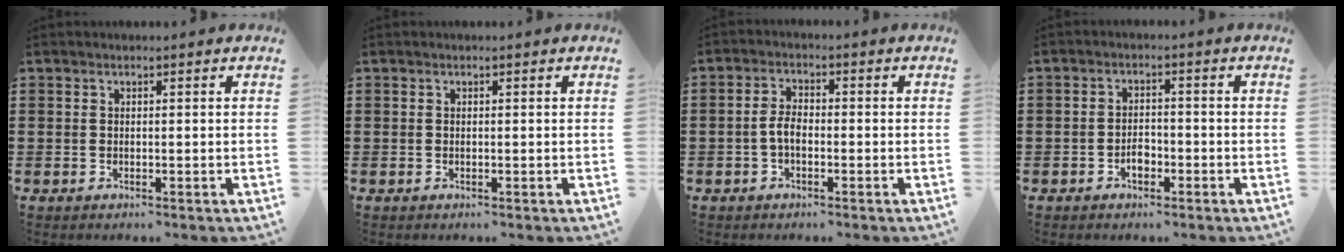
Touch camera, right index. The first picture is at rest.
{"total": 0.0}
{"total": 3.3, "force": [-1.0, 1.6, 2.7], "torque": [-0.072, -0.003, -0.027]}
{"total": 2.7, "force": [-1.3, 1.6, 1.7], "torque": [-0.035, 0.004, -0.026]}